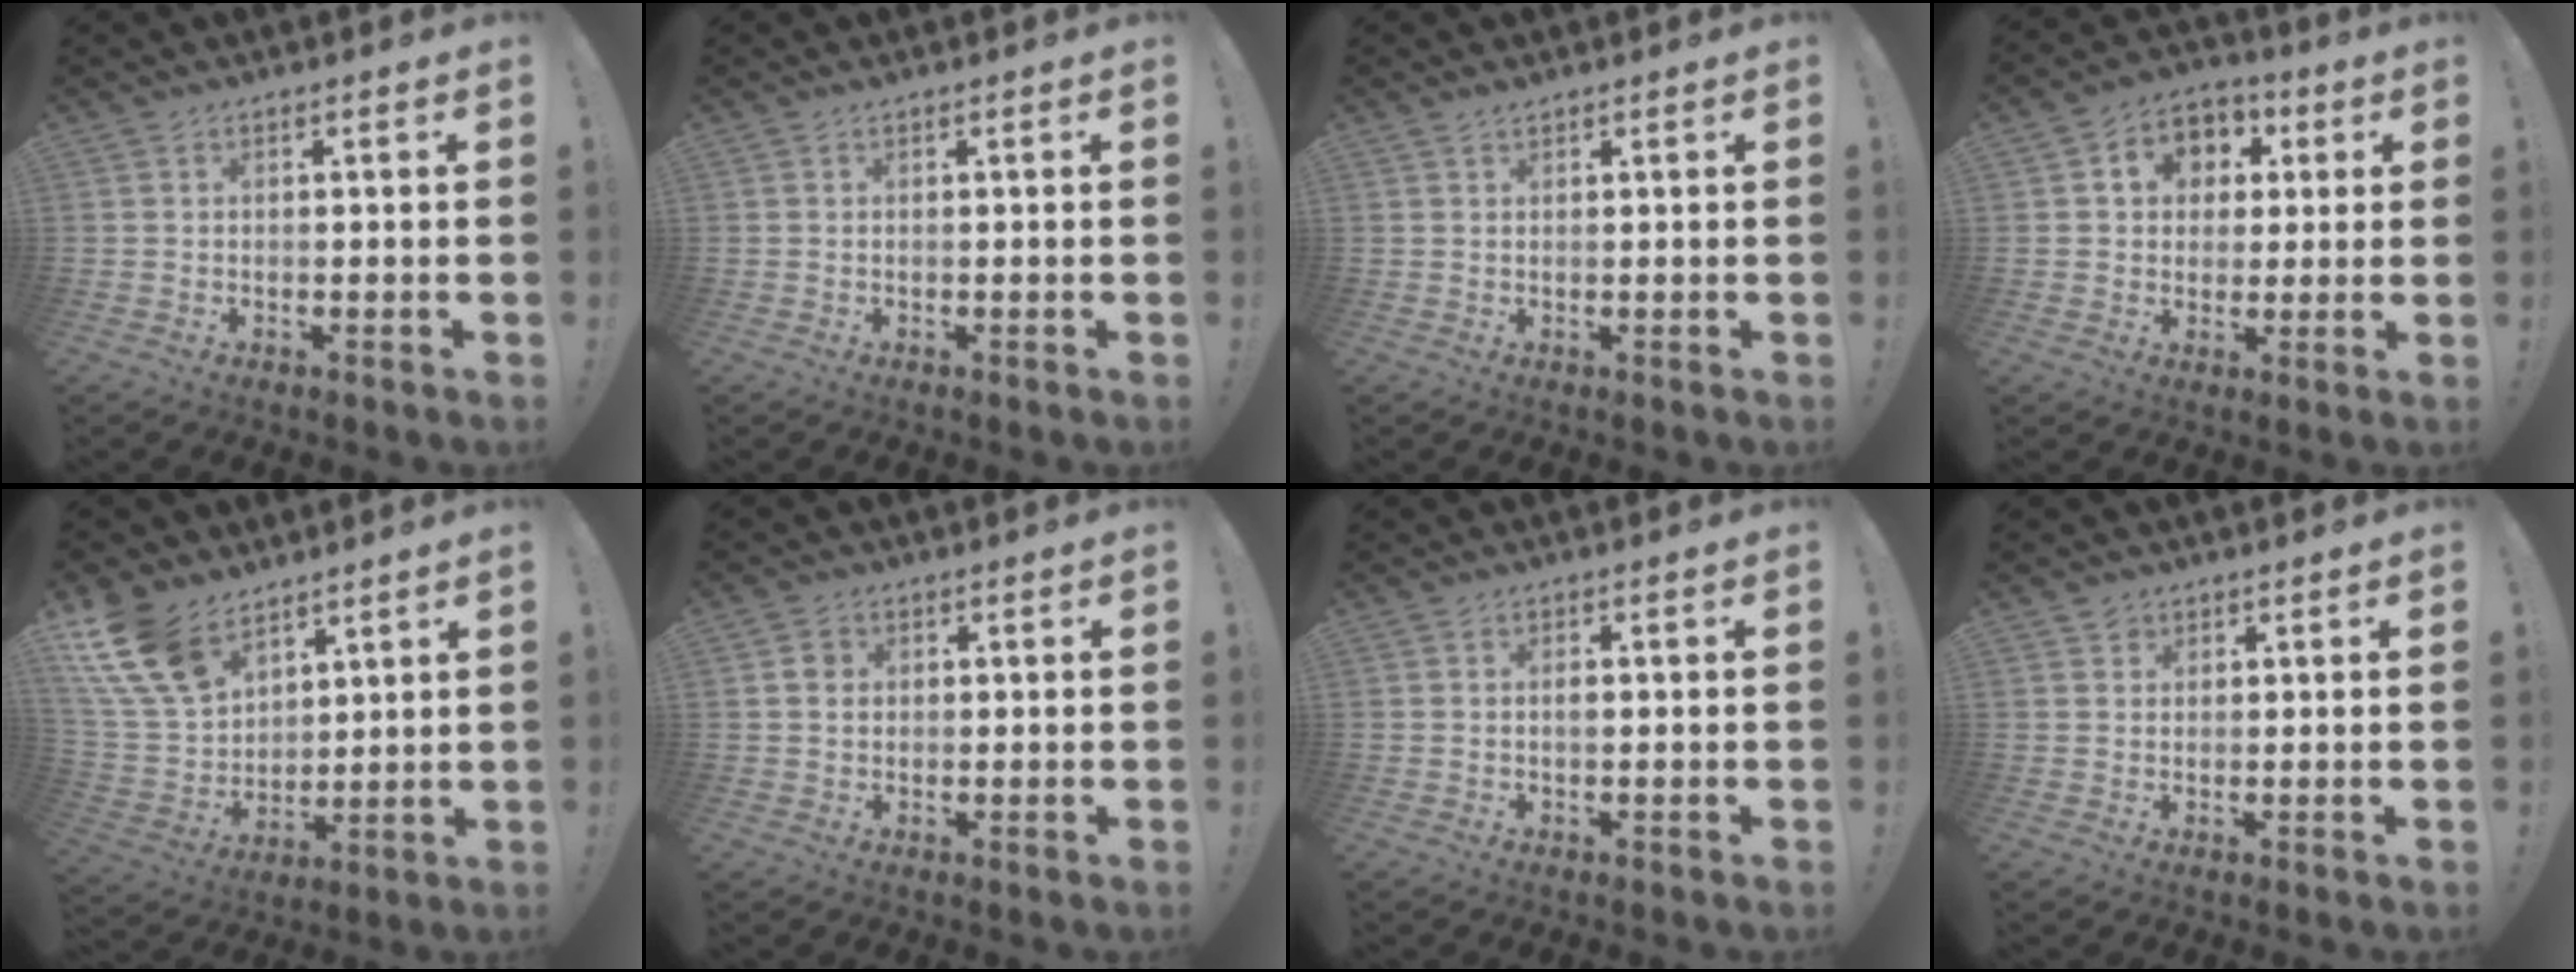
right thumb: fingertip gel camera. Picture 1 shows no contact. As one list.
[{"total": 0.5, "force": [0.3, -0.2, 0.3], "torque": [-0.007, 0.000, 0.005]}, {"total": 1.2, "force": [1.1, 0.1, 0.5], "torque": [-0.001, -0.004, 0.019]}, {"total": 9.1, "force": [2.0, 8.1, 3.8], "torque": [-0.049, -0.001, 0.042]}, {"total": 16.6, "force": [10.6, 9.6, 8.4], "torque": [-0.173, -0.057, 0.205]}, {"total": 3.1, "force": [0.7, 2.7, 1.3], "torque": [-0.012, 0.001, 0.011]}, {"total": 1.0, "force": [-0.1, 0.5, 0.9], "torque": [-0.011, 0.001, -0.004]}, {"total": 1.7, "force": [1.3, 1.1, 0.1], "torque": [0.001, -0.003, 0.022]}]